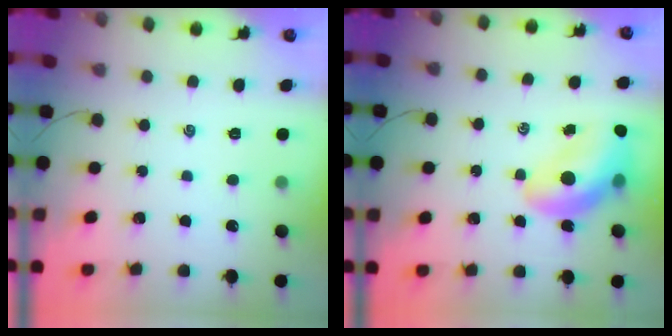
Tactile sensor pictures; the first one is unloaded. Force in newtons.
{"total": 14.2, "press": 13.6, "slide": 4.1}